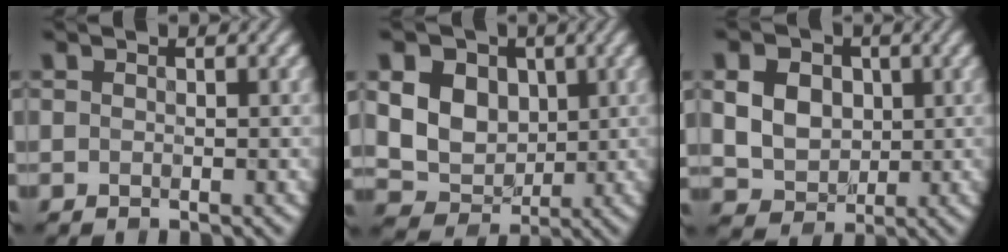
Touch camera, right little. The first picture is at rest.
{"total": 6.7, "force": [1.3, 5.4, 3.7], "torque": [-0.080, 0.006, 0.010]}
{"total": 8.4, "force": [2.2, 6.8, 4.4], "torque": [-0.096, 0.026, 0.028]}